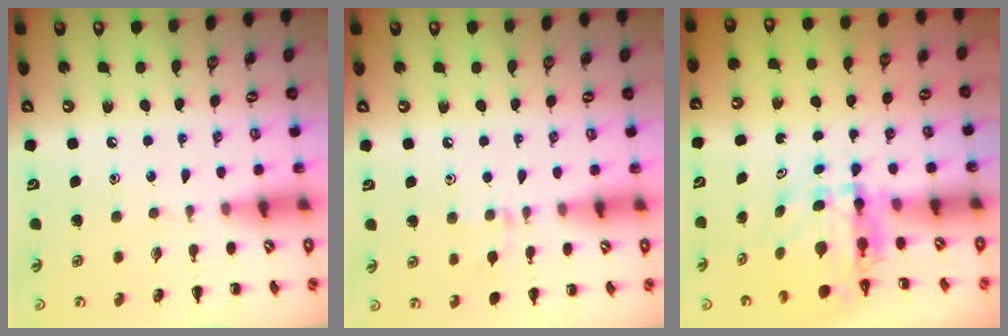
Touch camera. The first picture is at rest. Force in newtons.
{"total": 7.3, "press": 6.8, "slide": 2.7}
{"total": 5.3, "press": 5.2, "slide": 1.0}